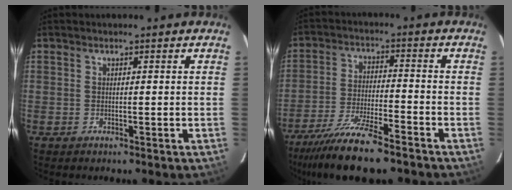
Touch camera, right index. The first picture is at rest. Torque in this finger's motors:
{"motor_torque": [1.02, -1.12, 0.54, 0.18]}